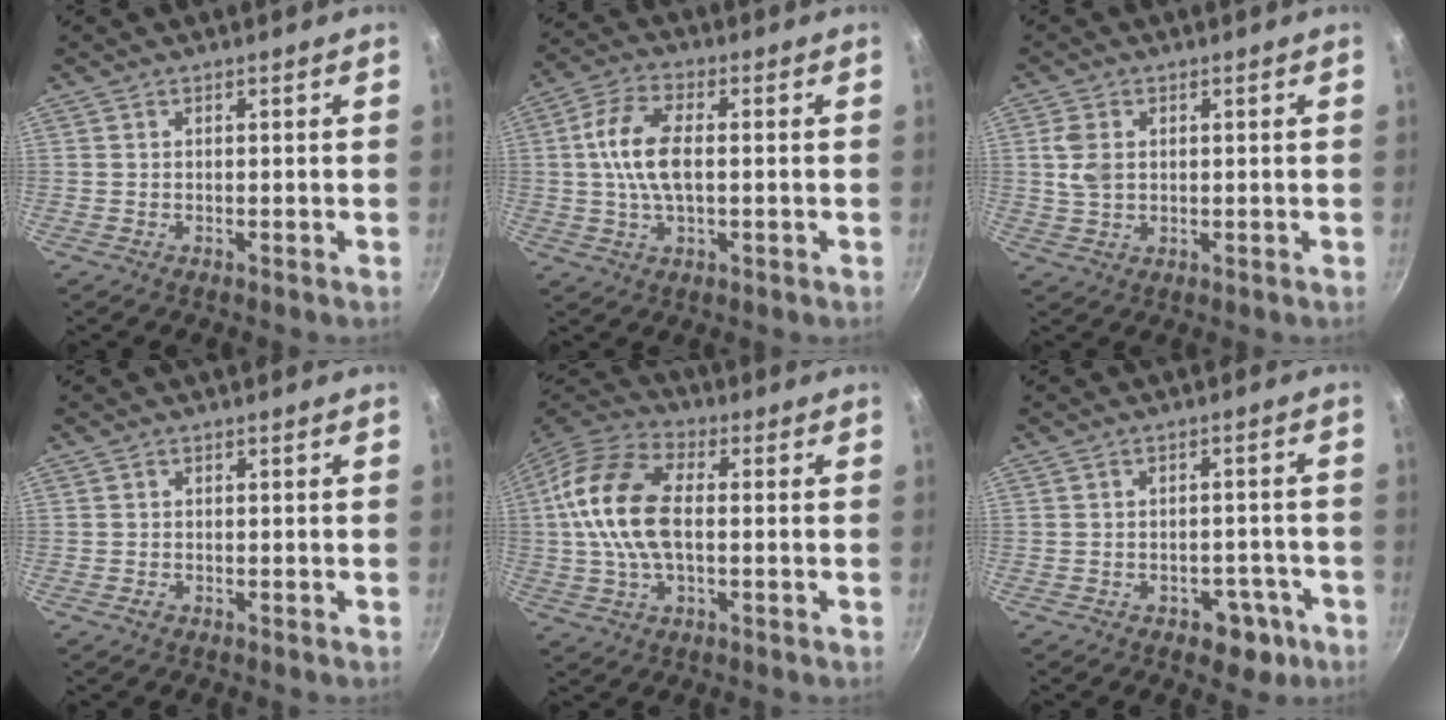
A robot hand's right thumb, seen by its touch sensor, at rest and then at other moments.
{"total": 10.3, "force": [0.4, 5.4, 8.7], "torque": [-0.170, 0.021, 0.001]}
{"total": 4.6, "force": [0.8, 3.3, 3.2], "torque": [-0.061, -0.001, 0.017]}
{"total": 1.0, "force": [-0.5, 0.8, 0.4], "torque": [-0.005, 0.002, -0.009]}
{"total": 16.1, "force": [0.5, 9.2, 13.2], "torque": [-0.250, 0.029, -0.007]}
{"total": 5.9, "force": [-3.0, 4.1, 3.0], "torque": [-0.005, 0.033, -0.021]}